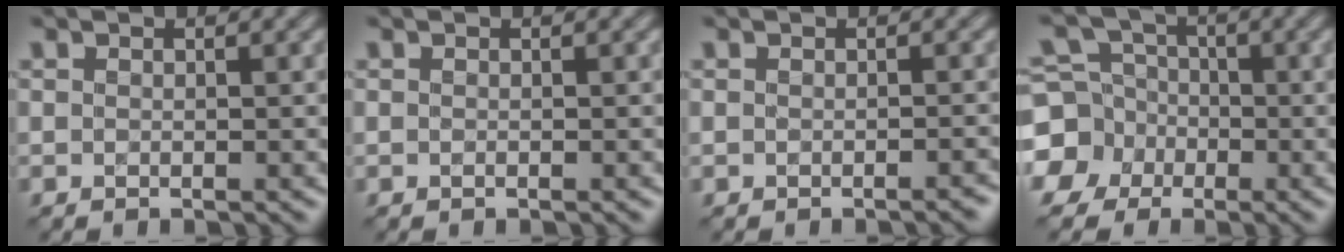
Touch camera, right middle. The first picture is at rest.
{"total": 0.0}
{"total": 1.1, "force": [-0.7, 0.3, 0.8], "torque": [0.002, 0.007, -0.014]}
{"total": 7.1, "force": [-2.4, 6.5, 1.6], "torque": [-0.035, 0.007, -0.068]}